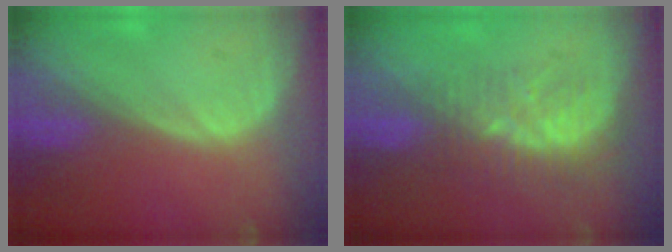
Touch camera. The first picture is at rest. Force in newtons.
{"total": 9.0, "press": 7.5, "slide": 5.0}